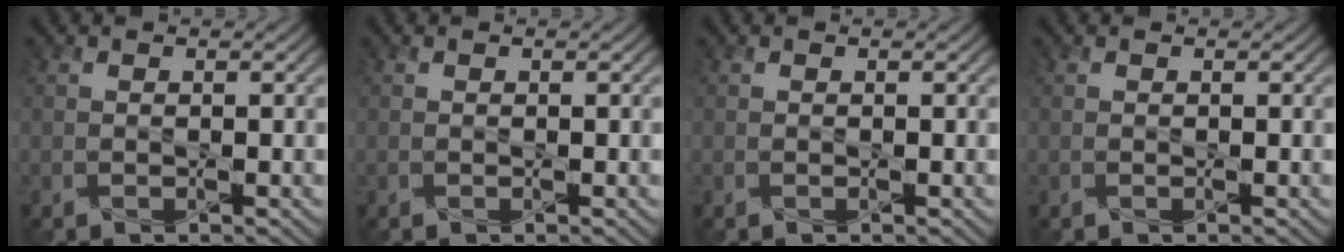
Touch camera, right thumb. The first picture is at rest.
{"total": 0.0}
{"total": 0.0}
{"total": 0.0}